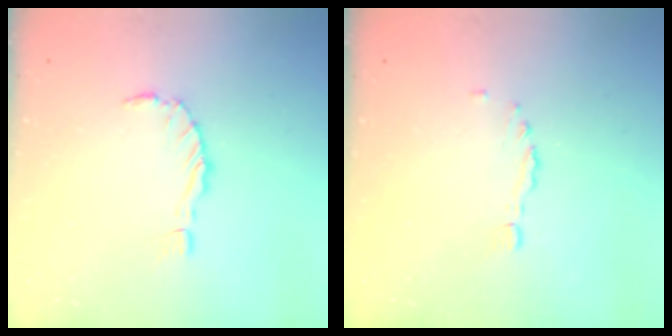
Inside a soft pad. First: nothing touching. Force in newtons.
{"total": 0.6, "press": 0.5, "slide": 0.3}